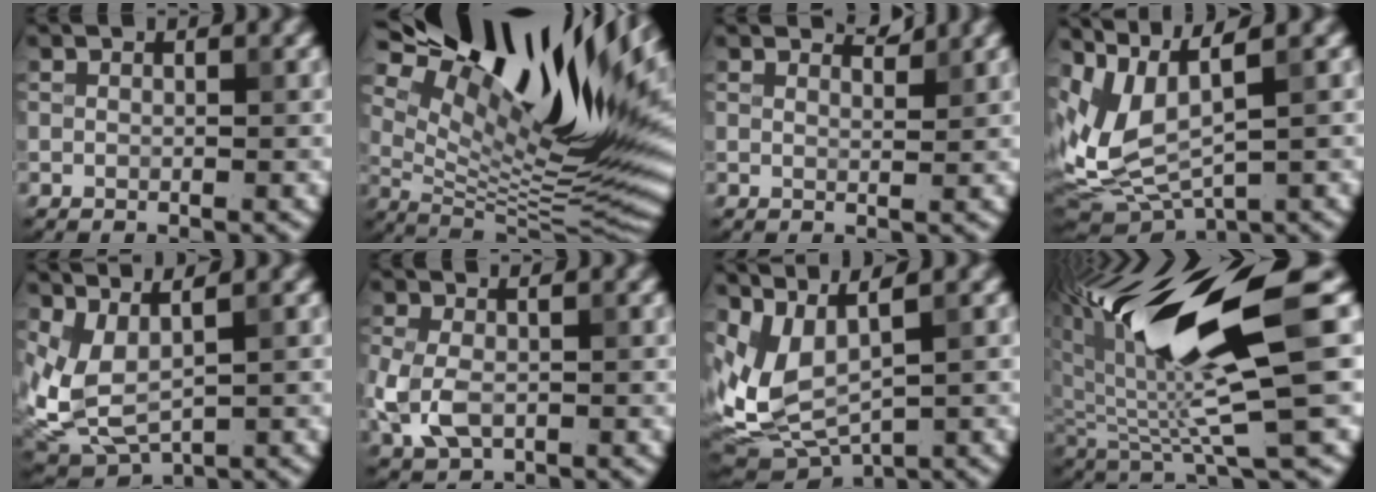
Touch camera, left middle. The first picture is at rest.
{"total": 17.7, "force": [9.6, 5.8, 13.6], "torque": [-0.234, 0.021, 0.168]}
{"total": 1.5, "force": [1.5, 0.1, 0.3], "torque": [-0.002, 0.001, 0.021]}
{"total": 6.6, "force": [2.1, 2.4, 5.8], "torque": [-0.133, -0.001, 0.050]}
{"total": 4.3, "force": [1.7, 1.8, 3.5], "torque": [-0.090, -0.012, 0.047]}
{"total": 4.6, "force": [-1.0, 2.9, 3.4], "torque": [-0.092, -0.007, -0.019]}
{"total": 5.8, "force": [1.8, 2.5, 4.9], "torque": [-0.119, -0.007, 0.050]}
{"total": 14.3, "force": [4.5, 3.5, 13.1], "torque": [-0.249, -0.003, 0.086]}